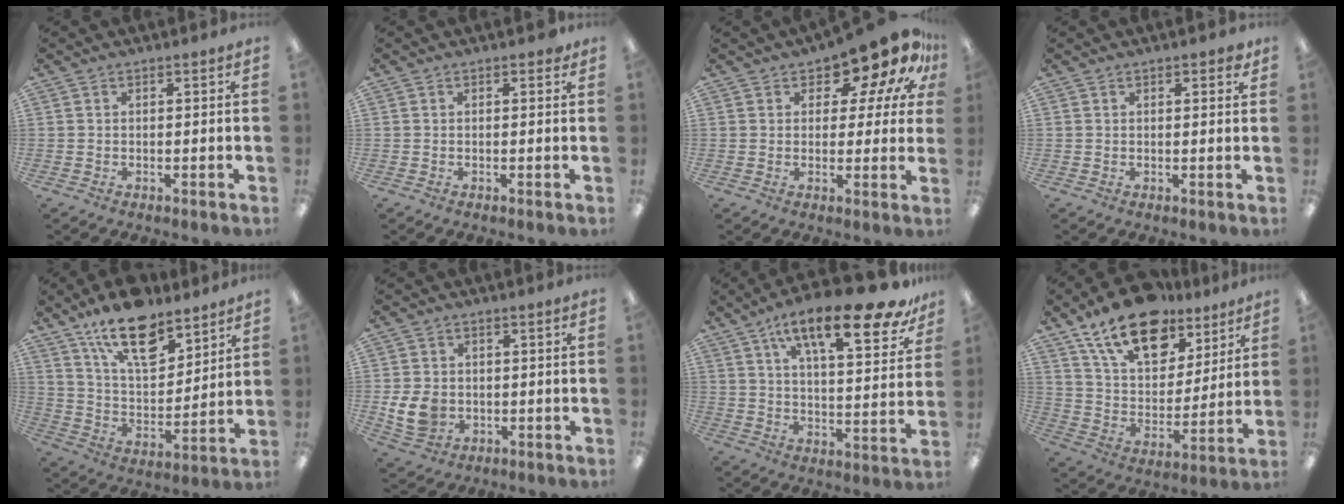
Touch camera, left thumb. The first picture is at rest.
{"total": 0.8, "force": [0.5, 0.5, 0.4], "torque": [-0.002, 0.000, 0.006]}
{"total": 13.0, "force": [9.2, 5.6, 7.3], "torque": [-0.109, -0.065, 0.156]}
{"total": 1.7, "force": [1.2, 0.7, 1.0], "torque": [-0.004, -0.004, 0.018]}
{"total": 17.7, "force": [12.3, 8.0, 9.9], "torque": [-0.159, -0.065, 0.213]}
{"total": 7.6, "force": [-0.8, 6.3, 4.1], "torque": [-0.085, 0.005, -0.013]}
{"total": 20.3, "force": [12.9, 6.0, 14.5], "torque": [-0.220, -0.070, 0.203]}
{"total": 19.6, "force": [12.9, 10.5, 10.4], "torque": [-0.175, -0.072, 0.230]}